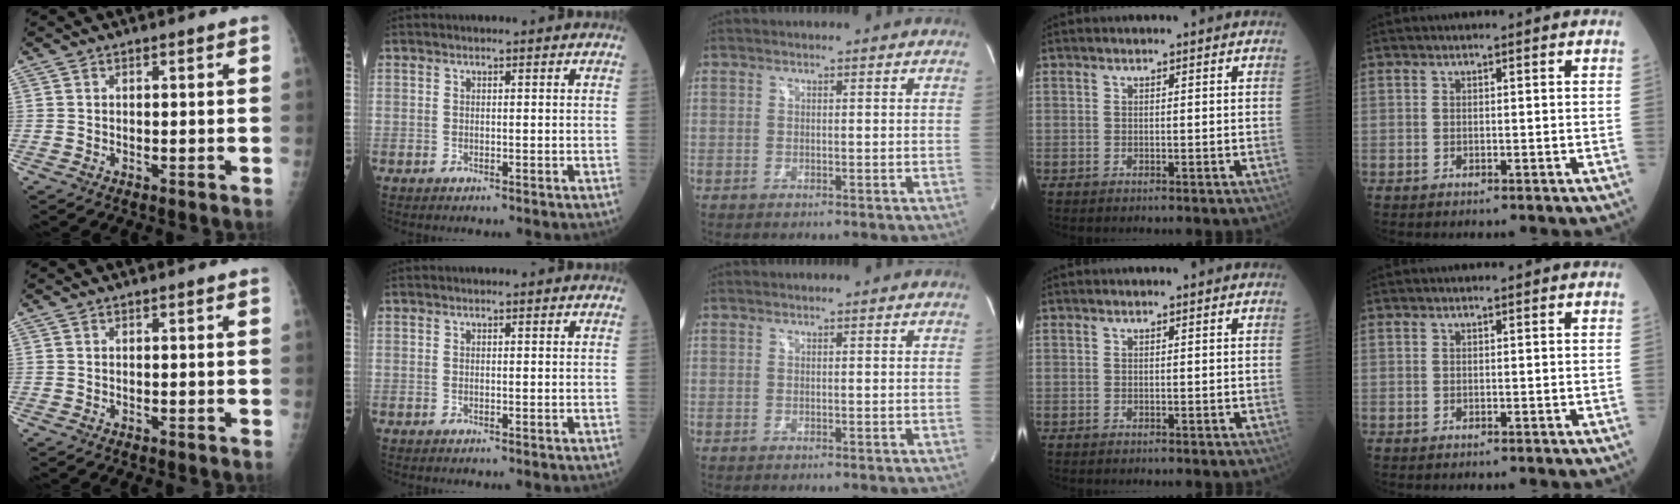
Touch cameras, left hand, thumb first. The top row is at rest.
{}